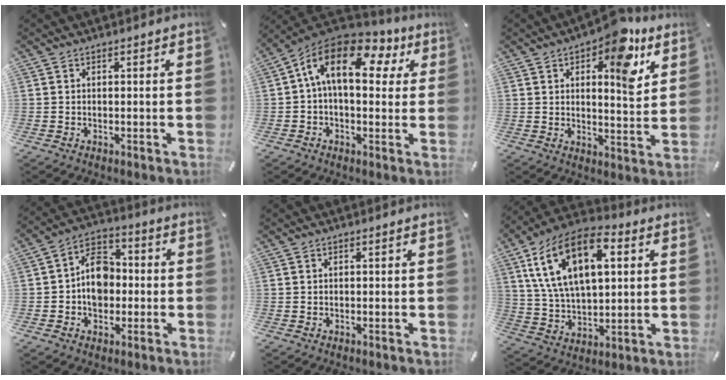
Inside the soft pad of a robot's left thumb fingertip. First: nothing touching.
{"total": 15.9, "force": [5.2, 8.6, 12.3], "torque": [-0.230, -0.011, 0.085]}
{"total": 13.3, "force": [7.2, 5.8, 9.6], "torque": [-0.110, -0.045, 0.113]}
{"total": 10.0, "force": [-0.9, 8.1, 5.7], "torque": [-0.090, 0.023, -0.013]}
{"total": 0.0}
{"total": 18.8, "force": [7.3, 10.9, 13.4], "torque": [-0.277, -0.009, 0.123]}